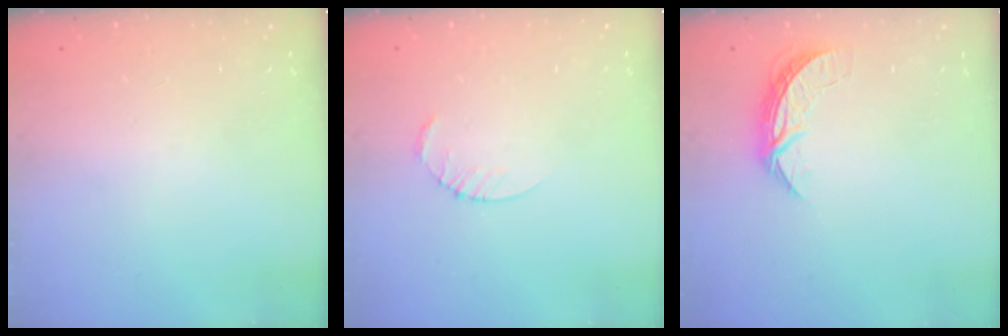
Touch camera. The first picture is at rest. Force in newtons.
{"total": 2.5, "press": 2.5, "slide": 0.3}
{"total": 6.6, "press": 6.5, "slide": 0.4}